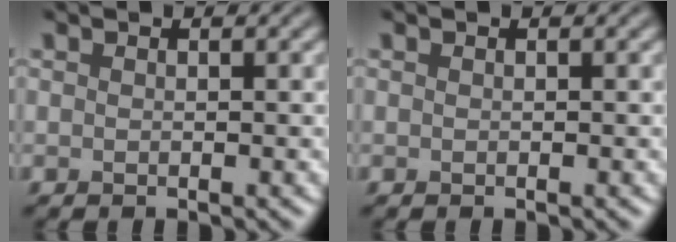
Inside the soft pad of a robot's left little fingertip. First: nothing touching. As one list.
[{"total": 0.0}]